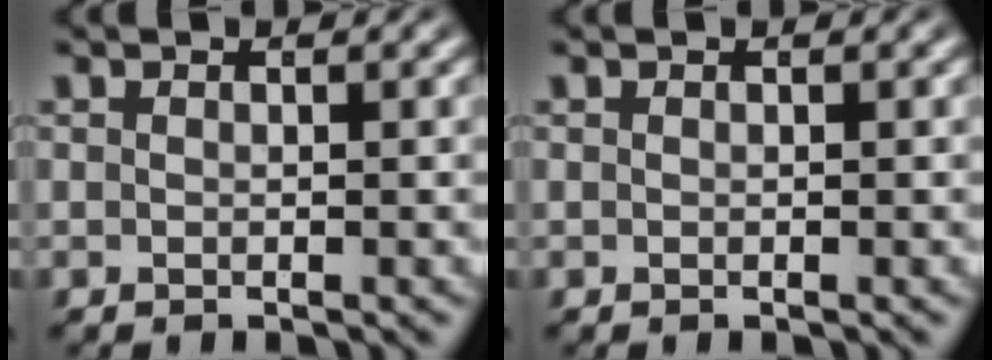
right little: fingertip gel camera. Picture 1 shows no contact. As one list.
[{"total": 0.0}]